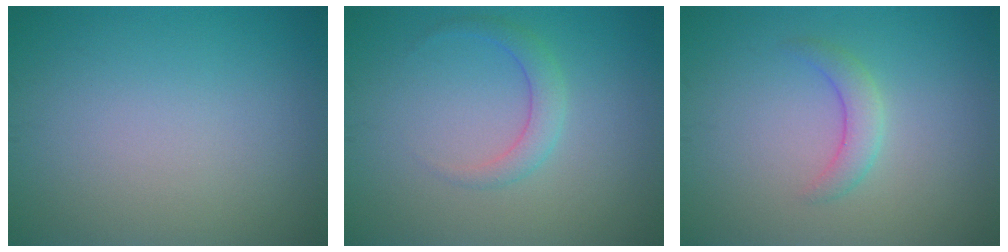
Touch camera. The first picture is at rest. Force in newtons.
{"total": 2.0, "press": 2.0, "slide": 0.1}
{"total": 2.0, "press": 2.0, "slide": 0.1}